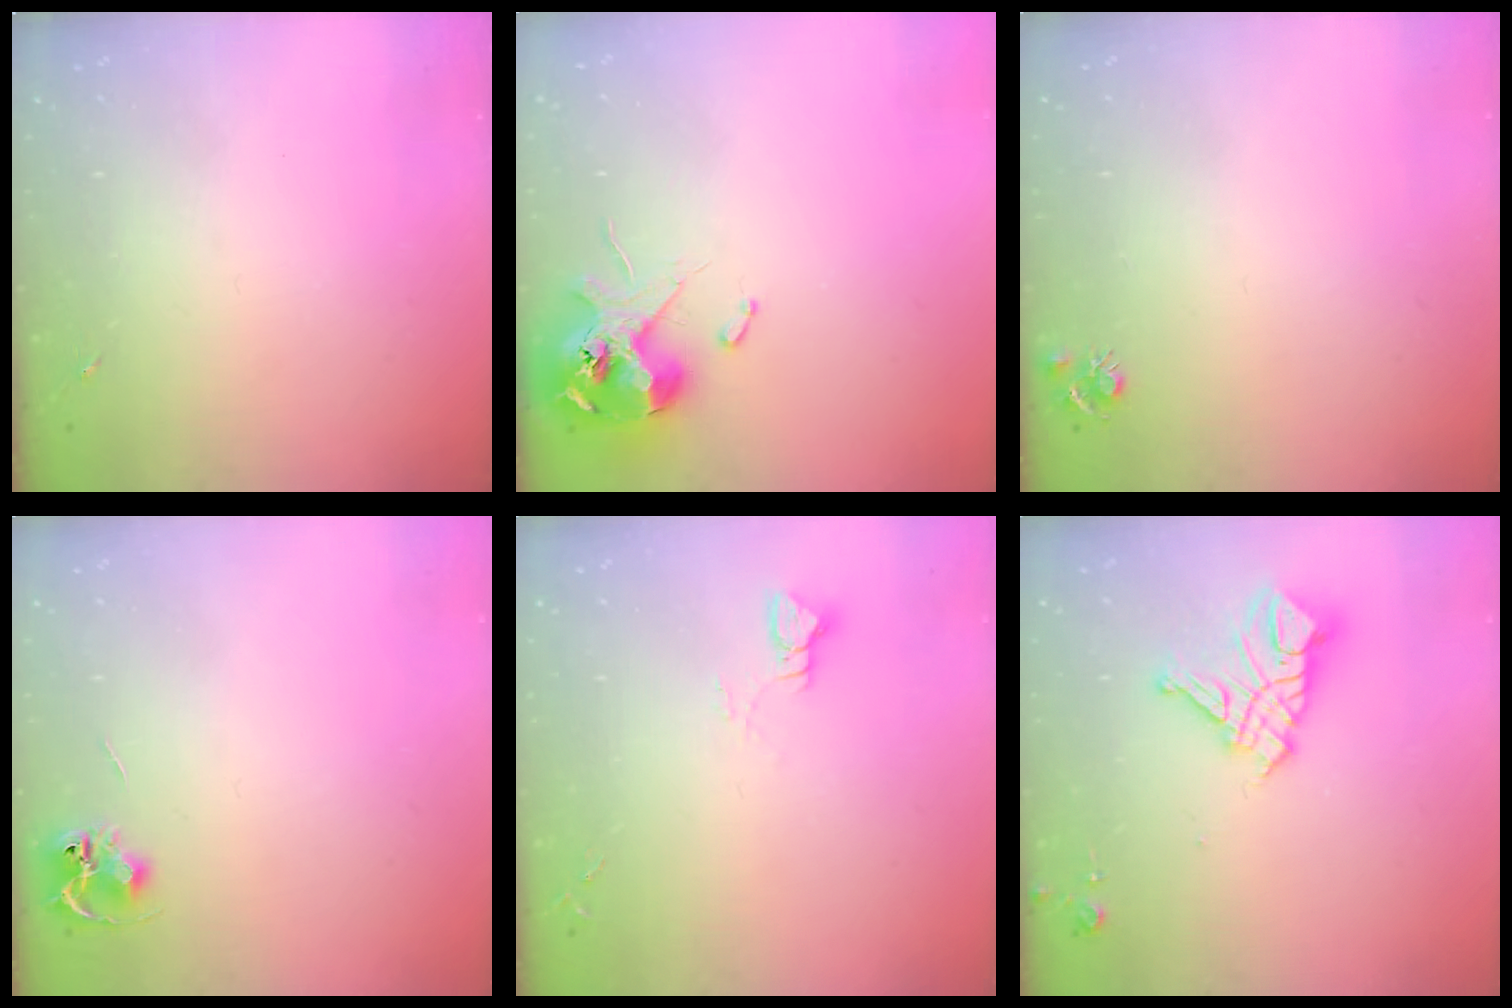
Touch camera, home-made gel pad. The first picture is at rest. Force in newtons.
{"total": 12.1, "press": 11.9, "slide": 1.8}
{"total": 4.8, "press": 4.7, "slide": 0.7}
{"total": 6.5, "press": 6.5, "slide": 0.5}
{"total": 3.0, "press": 3.0, "slide": 0.3}
{"total": 14.0, "press": 13.9, "slide": 1.5}